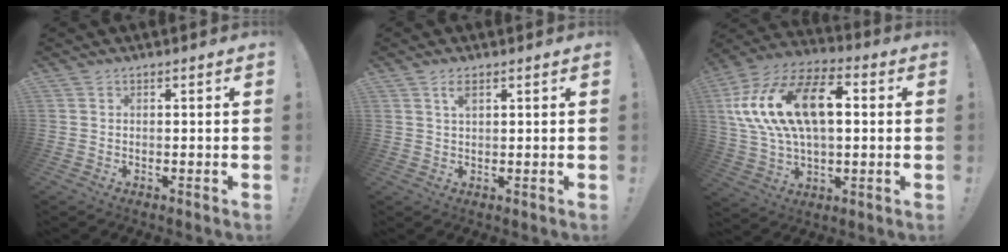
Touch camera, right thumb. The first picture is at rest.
{"total": 2.8, "force": [1.7, 0.8, 2.2], "torque": [-0.030, -0.005, 0.026]}
{"total": 22.1, "force": [4.9, 12.7, 17.4], "torque": [-0.320, -0.003, 0.082]}